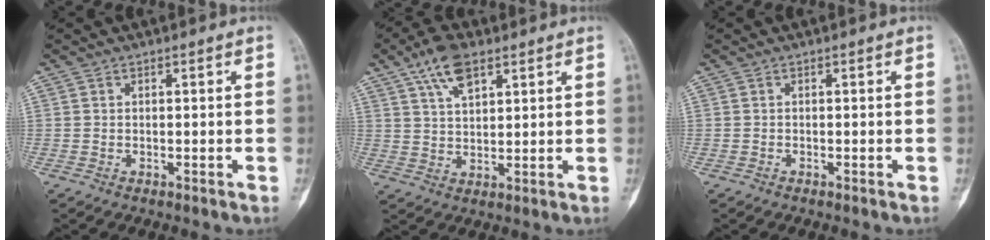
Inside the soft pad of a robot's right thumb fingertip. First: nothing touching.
{"total": 7.9, "force": [4.5, 3.7, 5.3], "torque": [-0.083, -0.012, 0.083]}
{"total": 0.0}